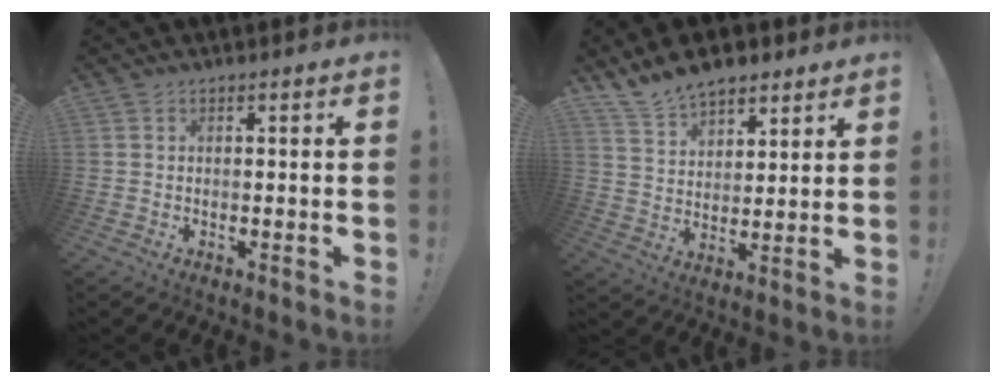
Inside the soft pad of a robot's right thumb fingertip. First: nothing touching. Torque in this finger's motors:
{"motor_torque": [0.69, 0.79, 0.12, 0.12, 0.00]}